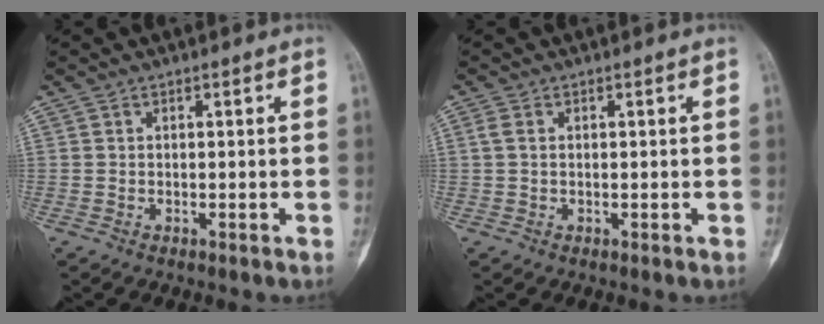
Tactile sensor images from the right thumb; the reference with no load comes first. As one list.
[{"total": 1.7, "force": [0.3, 1.1, 1.2], "torque": [-0.033, 0.004, 0.007]}]